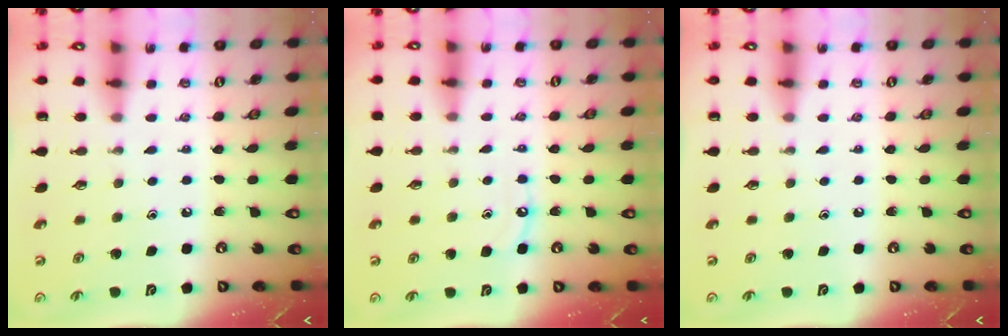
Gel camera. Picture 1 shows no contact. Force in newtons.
{"total": 4.9, "press": 4.9, "slide": 0.5}
{"total": 0.0}